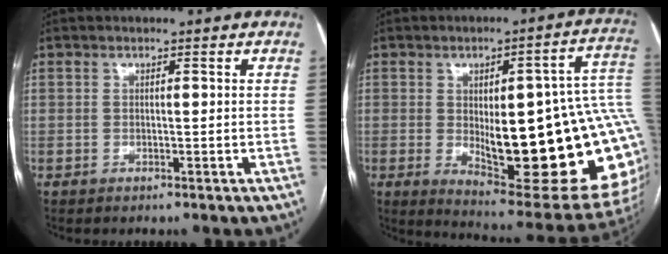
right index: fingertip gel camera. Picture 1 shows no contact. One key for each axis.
{"total": 27.4, "fx": -0.5, "fy": 6.8, "fz": 26.6, "tx": -0.269, "ty": 0.011, "tz": 0.011}